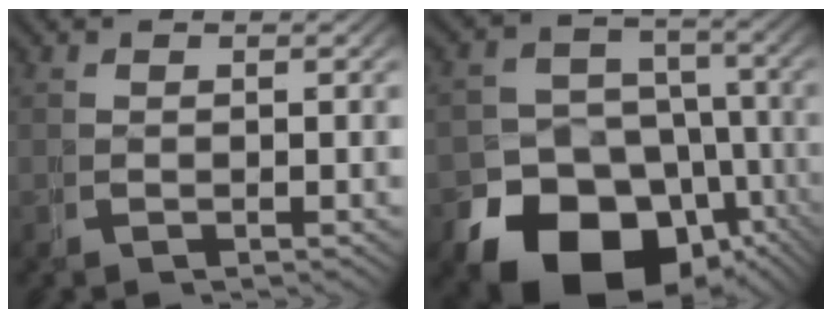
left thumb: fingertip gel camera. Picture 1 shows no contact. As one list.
[{"total": 17.6, "force": [-8.1, 12.6, 9.2], "torque": [-0.159, -0.079, -0.112]}]